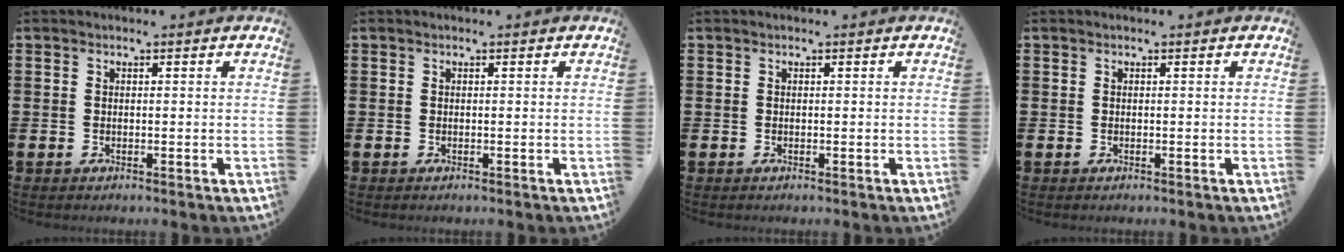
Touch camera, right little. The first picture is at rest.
{"total": 0.0}
{"total": 0.0}
{"total": 0.0}